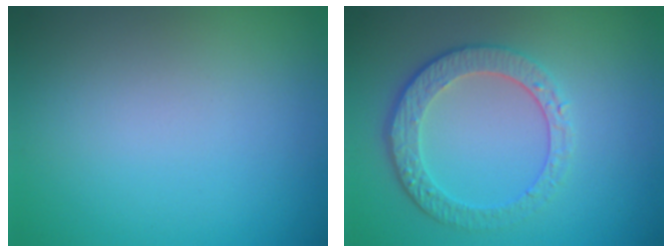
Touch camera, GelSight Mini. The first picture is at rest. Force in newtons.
{"total": 3.9, "press": 3.1, "slide": 2.4}